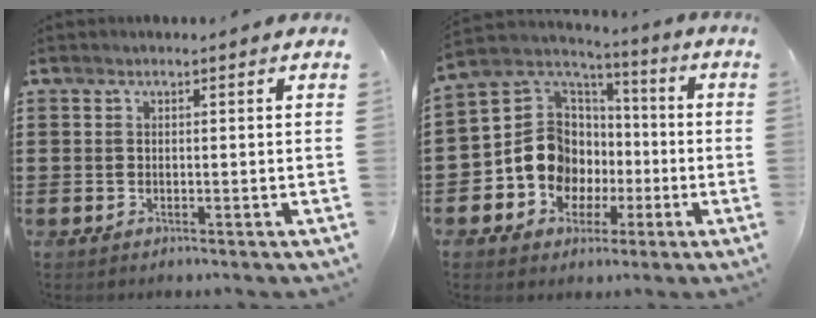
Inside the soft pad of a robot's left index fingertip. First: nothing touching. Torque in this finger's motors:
{"motor_torque": [1.95, 0.19, 1.05, 0.14]}